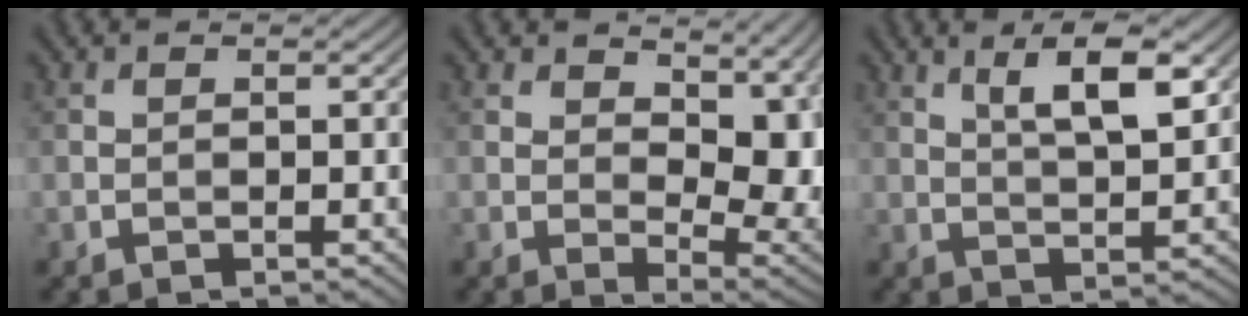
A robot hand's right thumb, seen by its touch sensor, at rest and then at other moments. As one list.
[{"total": 11.4, "force": [4.1, 6.1, 8.7], "torque": [-0.138, -0.013, 0.079]}, {"total": 6.5, "force": [3.4, 1.7, 5.3], "torque": [-0.092, -0.003, 0.063]}]